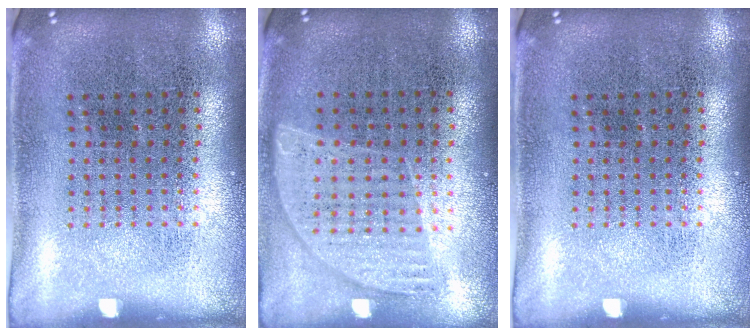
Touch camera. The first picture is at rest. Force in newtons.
{"total": 0.8, "press": 0.8, "slide": 0.3}
{"total": 0.0}